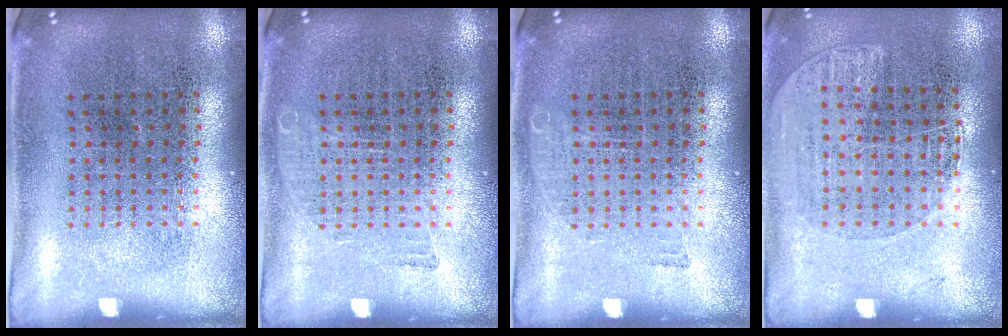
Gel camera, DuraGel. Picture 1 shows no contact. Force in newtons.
{"total": 0.7, "press": 0.7, "slide": 0.2}
{"total": 0.5, "press": 0.5, "slide": 0.1}
{"total": 1.1, "press": 1.1, "slide": 0.4}